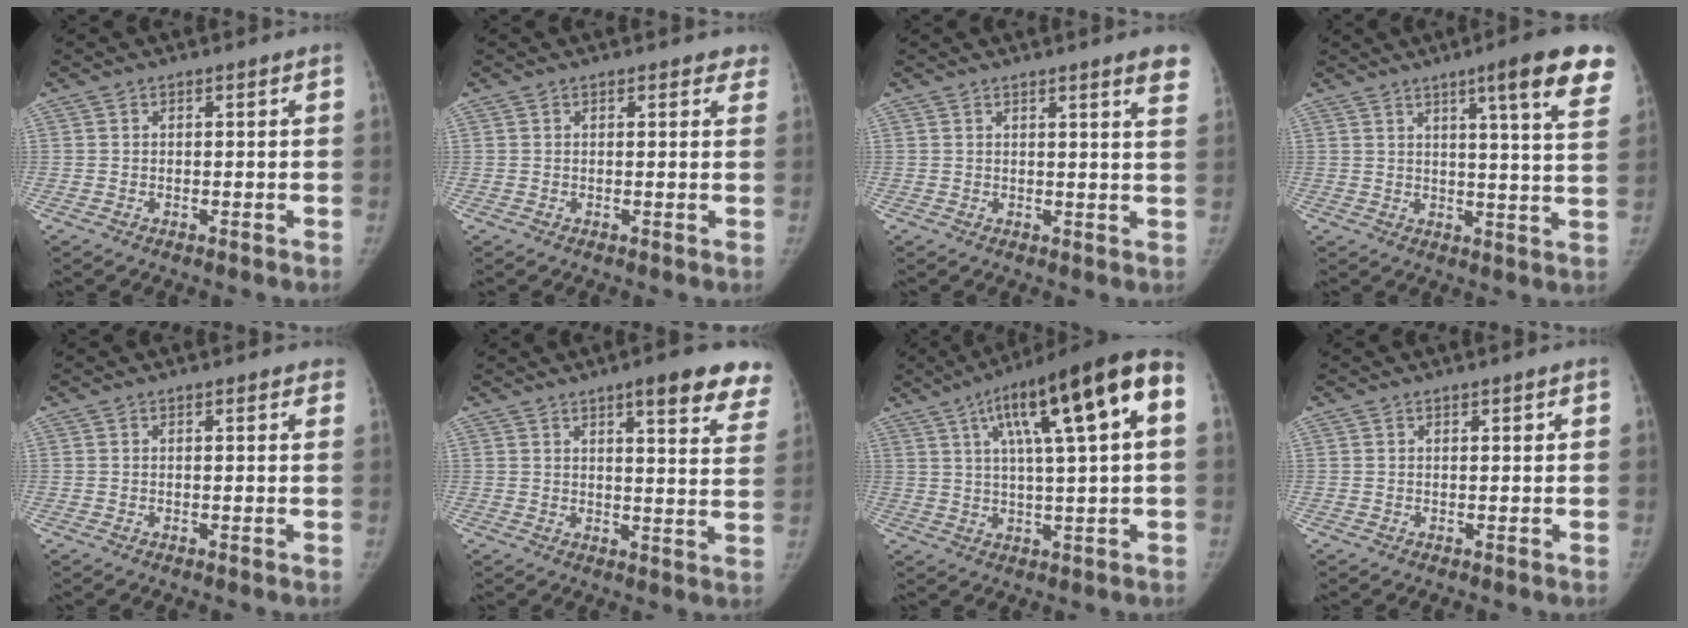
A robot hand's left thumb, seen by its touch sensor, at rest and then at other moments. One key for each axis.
{"total": 2.2, "fx": 1.7, "fy": 1.2, "fz": 0.7, "tx": 0.020, "ty": -0.005, "tz": 0.005}
{"total": 6.0, "fx": 4.2, "fy": 0.2, "fz": 4.3, "tx": -0.042, "ty": -0.016, "tz": 0.038}
{"total": 14.4, "fx": 8.7, "fy": 1.5, "fz": 11.4, "tx": -0.129, "ty": -0.041, "tz": 0.098}
{"total": 1.2, "fx": 0.9, "fy": 0.6, "fz": 0.7, "tx": 0.007, "ty": 0.000, "tz": 0.003}
{"total": 14.3, "fx": 10.1, "fy": 3.3, "fz": 9.6, "tx": -0.081, "ty": -0.043, "tz": 0.109}
{"total": 18.7, "fx": 5.7, "fy": 3.5, "fz": 17.5, "tx": -0.269, "ty": 0.021, "tz": 0.081}
{"total": 0.7, "fx": 0.4, "fy": 0.3, "fz": 0.6, "tx": -0.005, "ty": 0.000, "tz": 0.005}